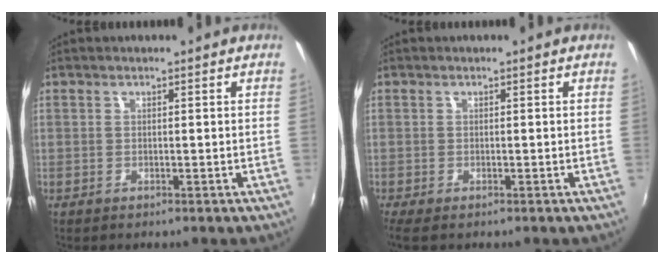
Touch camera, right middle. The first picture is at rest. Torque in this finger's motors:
{"motor_torque": [0.98, -1.16, 0.34, 0.11]}